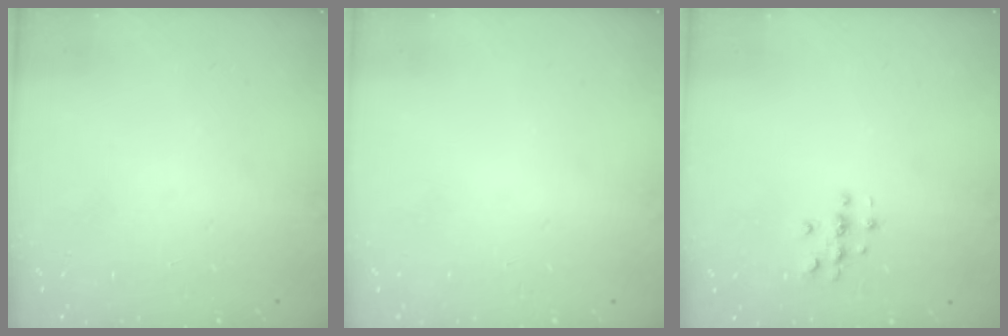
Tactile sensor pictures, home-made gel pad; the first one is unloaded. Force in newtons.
{"total": 0.0}
{"total": 2.7, "press": 2.7, "slide": 0.3}